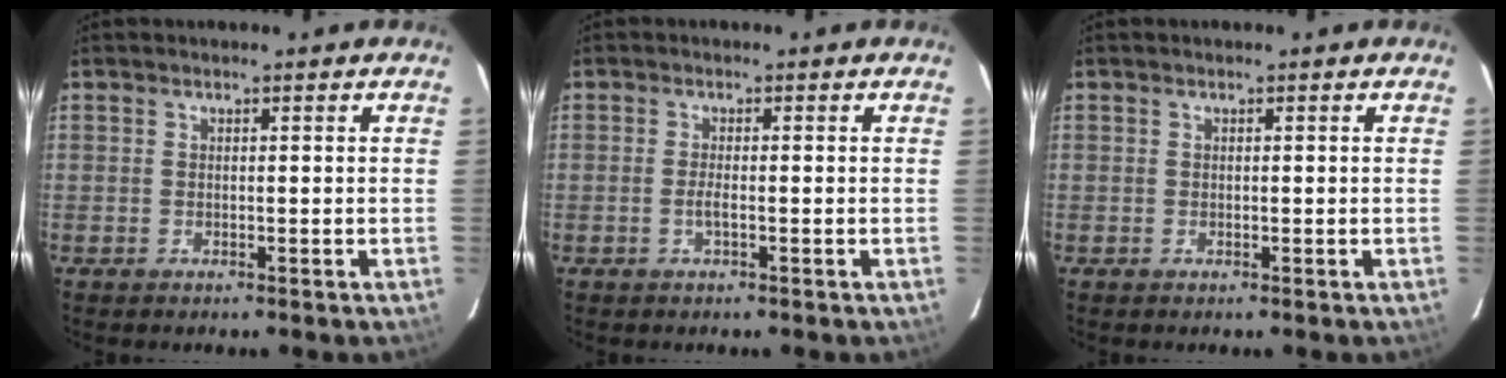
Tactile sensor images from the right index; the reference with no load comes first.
{"total": 1.3, "force": [-0.5, 0.1, 1.2], "torque": [-0.023, -0.002, -0.010]}
{"total": 0.0}